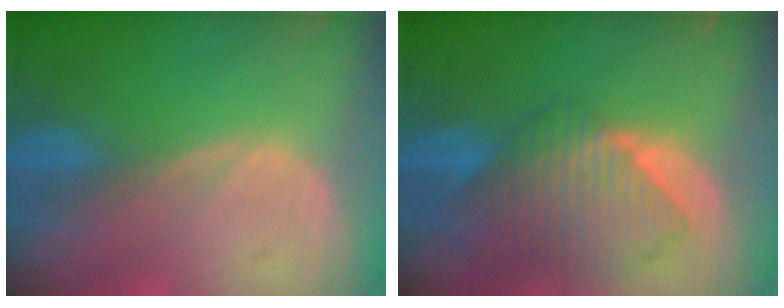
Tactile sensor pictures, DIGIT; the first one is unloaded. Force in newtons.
{"total": 10.1, "press": 8.8, "slide": 5.0}